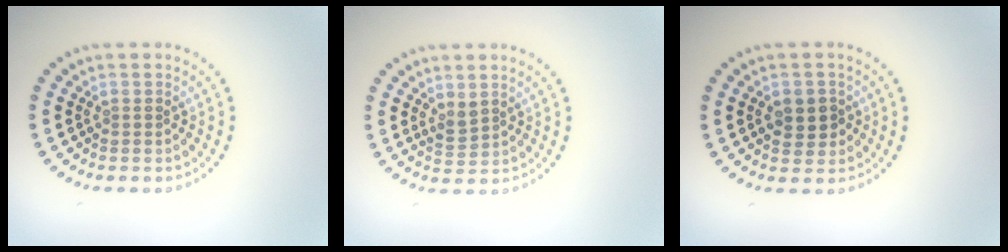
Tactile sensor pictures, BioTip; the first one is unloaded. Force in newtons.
{"total": 1.3, "press": 1.3, "slide": 0.5}
{"total": 2.3, "press": 2.2, "slide": 0.7}